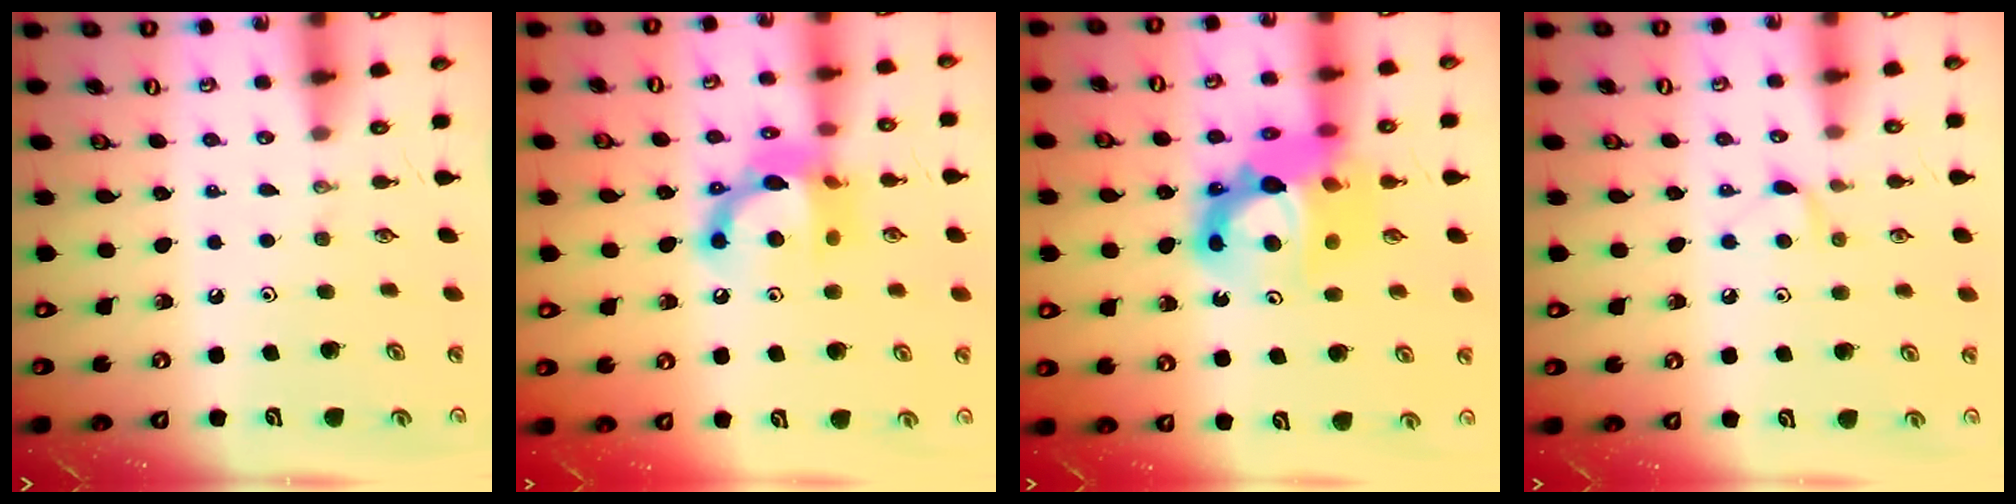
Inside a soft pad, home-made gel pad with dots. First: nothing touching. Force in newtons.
{"total": 14.0, "press": 14.0, "slide": 0.8}
{"total": 15.9, "press": 15.7, "slide": 2.4}
{"total": 5.0, "press": 4.9, "slide": 0.7}